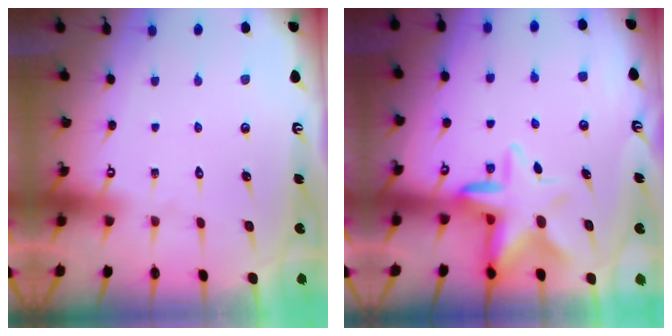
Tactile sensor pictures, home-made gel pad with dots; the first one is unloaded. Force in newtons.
{"total": 7.6, "press": 7.3, "slide": 2.0}